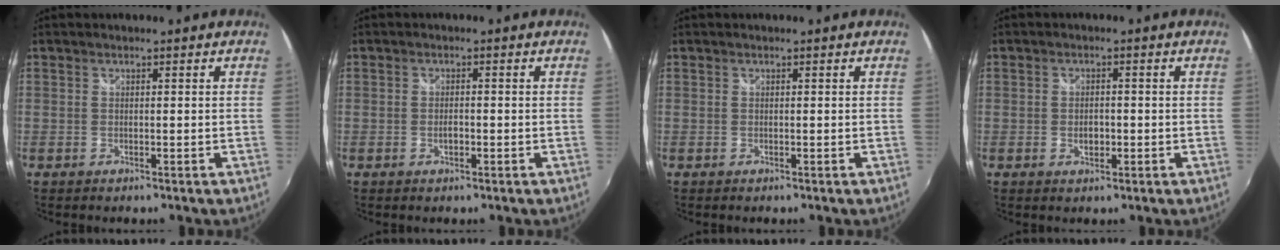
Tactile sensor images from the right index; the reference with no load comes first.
{"total": 1.6, "force": [-0.6, 0.9, 1.2], "torque": [-0.022, 0.000, -0.010]}
{"total": 0.0}
{"total": 2.5, "force": [-0.6, 1.7, 1.7], "torque": [-0.028, 0.000, -0.010]}